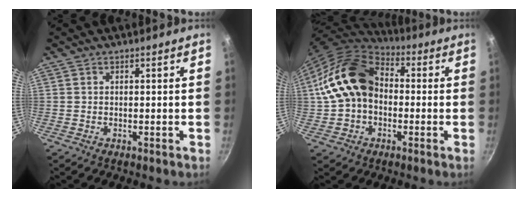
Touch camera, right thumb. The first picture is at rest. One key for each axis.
{"total": 16.1, "fx": 0.1, "fy": 12.0, "fz": 10.7, "tx": -0.165, "ty": 0.040, "tz": -0.008}